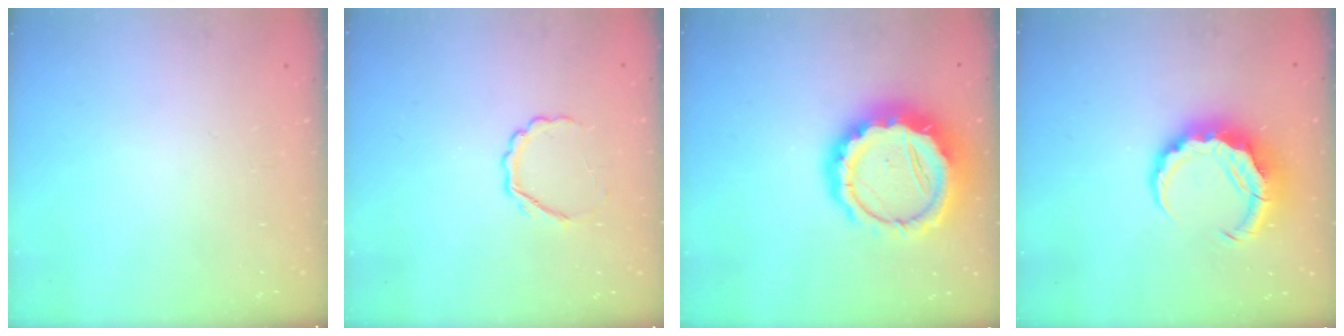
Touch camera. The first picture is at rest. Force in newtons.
{"total": 4.0, "press": 3.9, "slide": 0.9}
{"total": 17.2, "press": 16.9, "slide": 3.3}
{"total": 8.8, "press": 8.6, "slide": 1.6}